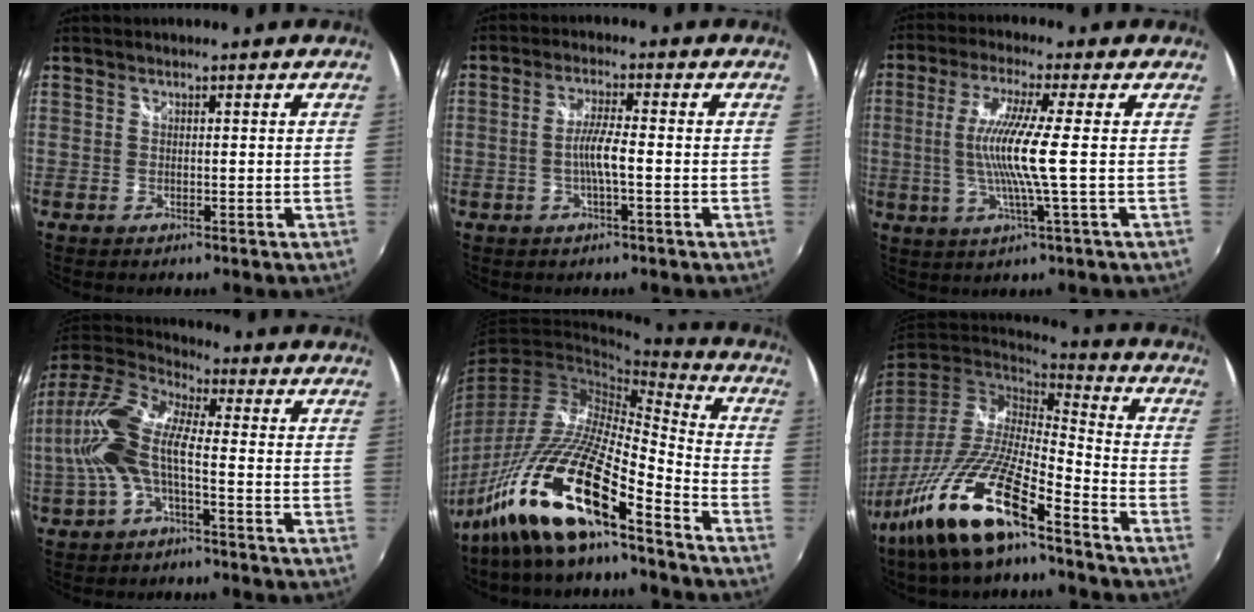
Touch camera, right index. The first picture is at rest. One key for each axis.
{"total": 4.3, "fx": -1.2, "fy": 0.0, "fz": 4.1, "tx": -0.081, "ty": 0.001, "tz": -0.021}
{"total": 9.9, "fx": -0.5, "fy": -1.2, "fz": 9.8, "tx": -0.193, "ty": -0.009, "tz": -0.009}
{"total": 12.8, "fx": -1.8, "fy": 4.7, "fz": 11.8, "tx": -0.246, "ty": 0.011, "tz": -0.037}
{"total": 18.9, "fx": -12.9, "fy": 3.1, "fz": 13.5, "tx": -0.272, "ty": -0.007, "tz": -0.265}
{"total": 18.7, "fx": -12.4, "fy": 3.6, "fz": 13.6, "tx": -0.271, "ty": -0.029, "tz": -0.239}